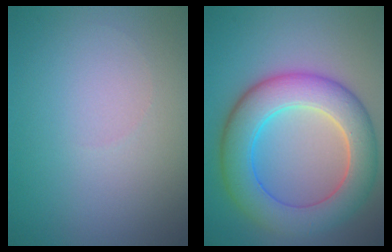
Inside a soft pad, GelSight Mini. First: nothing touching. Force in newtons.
{"total": 8.5, "press": 8.5, "slide": 0.2}